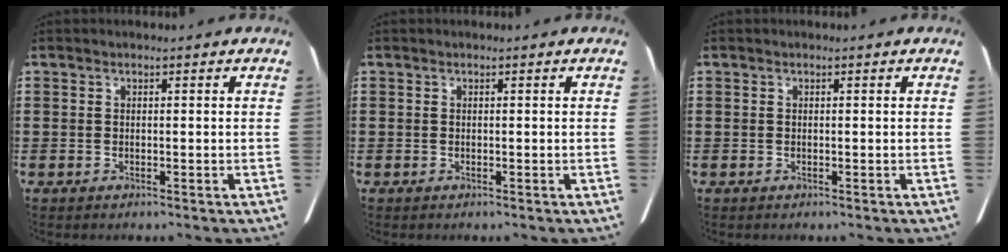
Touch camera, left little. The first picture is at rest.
{"total": 0.0}
{"total": 0.0}